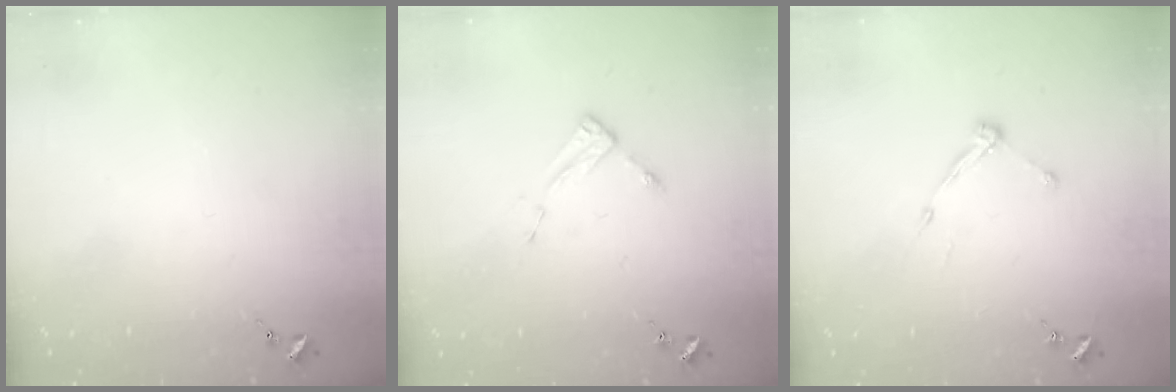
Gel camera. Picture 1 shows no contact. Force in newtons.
{"total": 3.8, "press": 3.8, "slide": 0.3}
{"total": 6.2, "press": 6.2, "slide": 0.5}